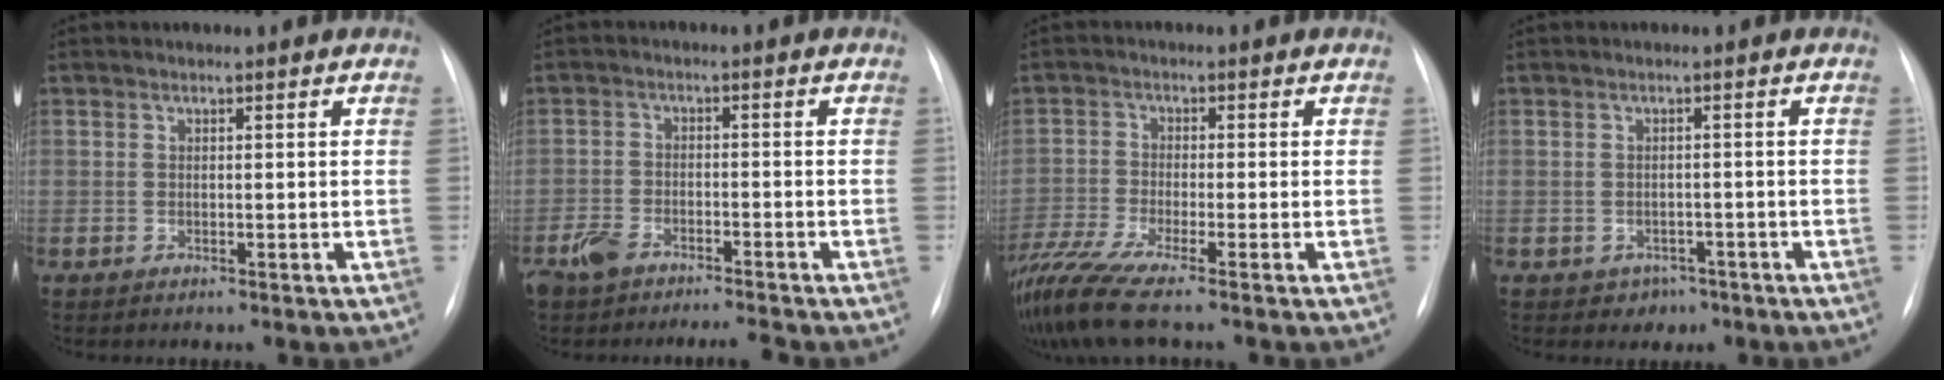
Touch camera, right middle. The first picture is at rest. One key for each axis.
{"total": 5.6, "fx": -4.7, "fy": 1.5, "fz": 2.7, "tx": -0.058, "ty": -0.006, "tz": -0.085}
{"total": 9.1, "fx": -7.3, "fy": -0.4, "fz": 5.4, "tx": -0.111, "ty": -0.027, "tz": -0.136}
{"total": 2.6, "fx": -1.5, "fy": 2.1, "fz": 0.3, "tx": -0.003, "ty": 0.012, "tz": -0.012}